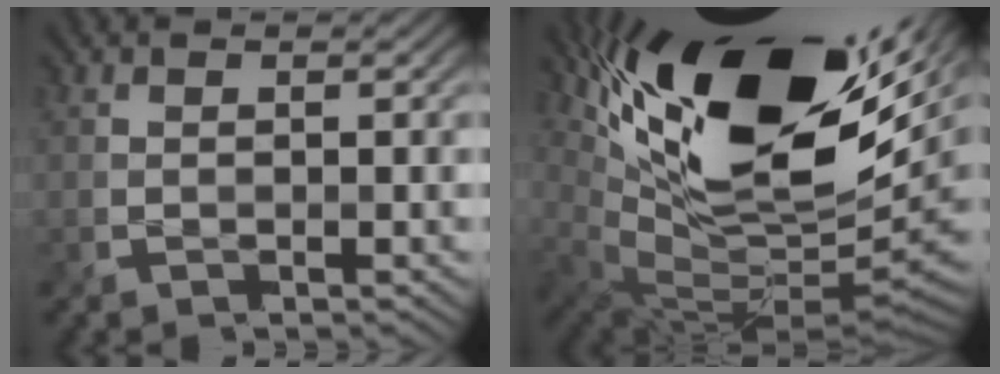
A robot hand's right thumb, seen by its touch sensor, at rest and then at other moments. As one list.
[{"total": 19.0, "force": [7.4, 8.7, 15.1], "torque": [-0.279, -0.007, 0.156]}]